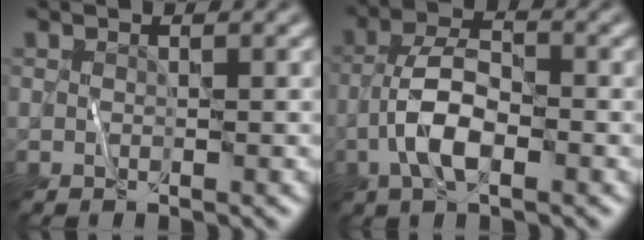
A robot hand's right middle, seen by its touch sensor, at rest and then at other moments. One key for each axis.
{"total": 4.7, "fx": -1.7, "fy": 1.8, "fz": 4.0, "tx": -0.074, "ty": 0.011, "tz": -0.040}